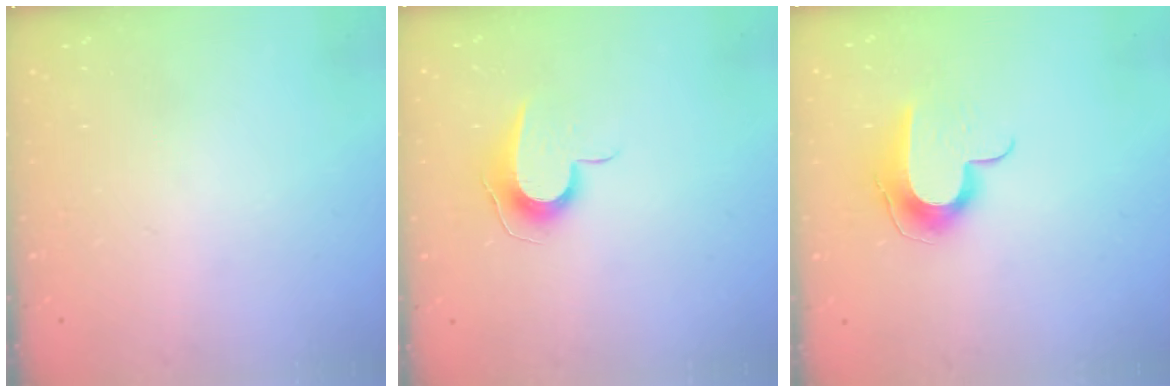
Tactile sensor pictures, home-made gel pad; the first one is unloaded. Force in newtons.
{"total": 8.8, "press": 8.7, "slide": 0.8}
{"total": 9.9, "press": 9.9, "slide": 0.1}